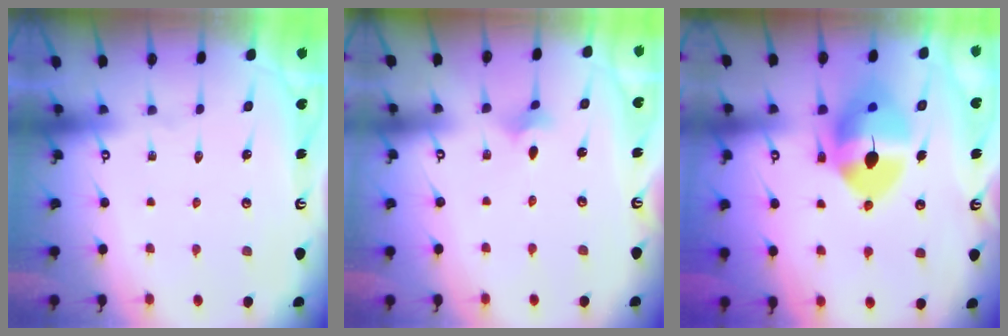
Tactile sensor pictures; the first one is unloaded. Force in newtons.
{"total": 2.5, "press": 2.5, "slide": 0.5}
{"total": 14.5, "press": 14.4, "slide": 2.1}